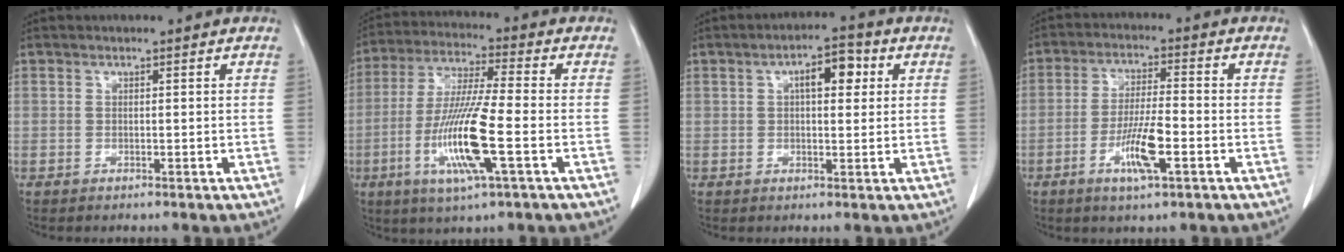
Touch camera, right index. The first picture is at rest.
{"total": 13.2, "force": [-3.7, 0.5, 12.6], "torque": [-0.257, -0.015, -0.072]}
{"total": 5.6, "force": [1.6, 2.2, 4.9], "torque": [-0.076, 0.017, 0.022]}
{"total": 7.7, "force": [-3.0, 0.9, 7.0], "torque": [-0.133, -0.006, -0.052]}